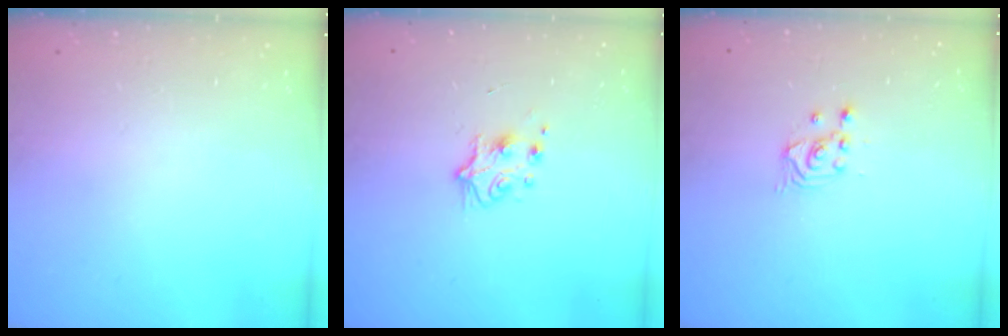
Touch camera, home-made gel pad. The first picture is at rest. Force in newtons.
{"total": 5.5, "press": 5.4, "slide": 0.7}
{"total": 2.4, "press": 2.3, "slide": 0.2}